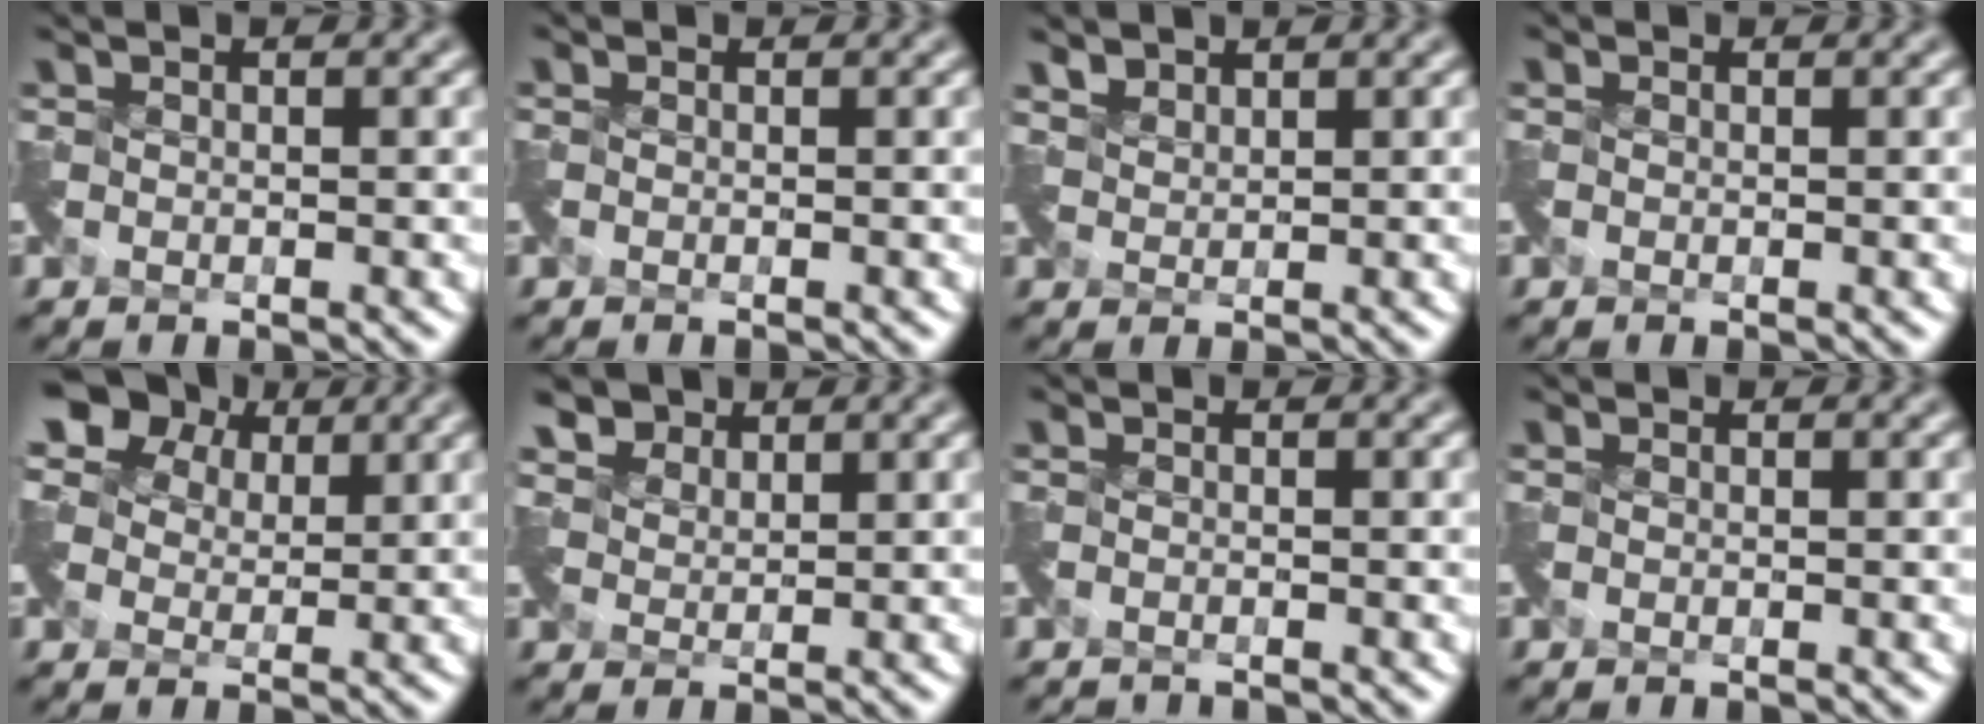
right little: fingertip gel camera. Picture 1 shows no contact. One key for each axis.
{"total": 0.9, "fx": -0.5, "fy": -0.2, "fz": -0.6, "tx": 0.010, "ty": -0.008, "tz": -0.011}
{"total": 1.8, "fx": 1.7, "fy": 0.2, "fz": -0.6, "tx": 0.000, "ty": 0.004, "tz": 0.044}
{"total": 0.6, "fx": -0.2, "fy": -0.1, "fz": -0.6, "tx": 0.010, "ty": -0.001, "tz": -0.003}
{"total": 7.2, "fx": 3.7, "fy": 5.3, "fz": 3.3, "tx": -0.069, "ty": 0.026, "tz": 0.039}
{"total": 2.7, "fx": 2.3, "fy": 1.3, "fz": -0.4, "tx": -0.004, "ty": -0.009, "tz": 0.051}
{"total": 1.9, "fx": -1.7, "fy": -0.2, "fz": -0.7, "tx": 0.012, "ty": -0.021, "tz": -0.034}
{"total": 0.8, "fx": -0.5, "fy": -0.2, "fz": -0.6, "tx": 0.010, "ty": -0.007, "tz": -0.010}